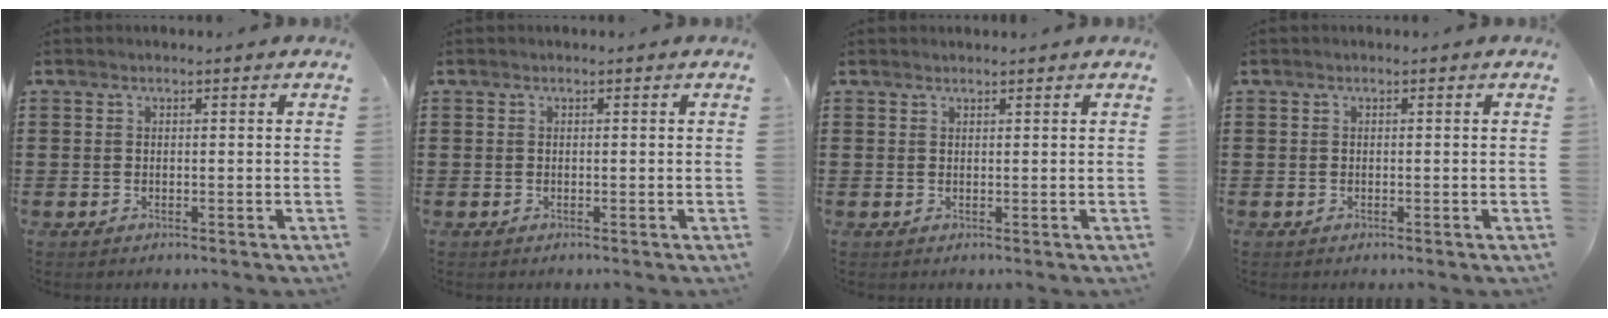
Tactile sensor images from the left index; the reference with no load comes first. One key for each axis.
{"total": 0.0}
{"total": 0.8, "fx": 0.8, "fy": 0.1, "fz": 0.1, "tx": -0.003, "ty": -0.001, "tz": 0.017}
{"total": 0.0}